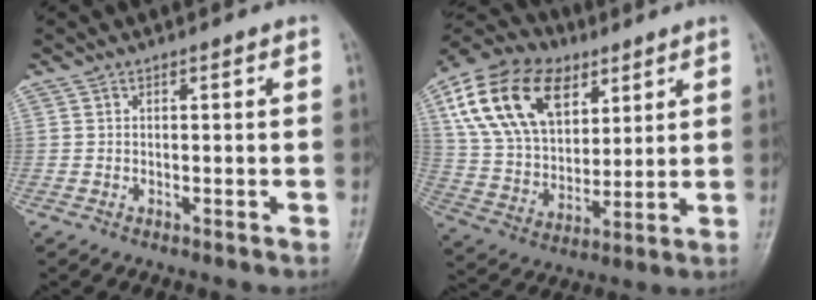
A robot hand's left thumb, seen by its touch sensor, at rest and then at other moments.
{"total": 21.9, "force": [9.3, 14.3, 13.8], "torque": [-0.240, -0.010, 0.167]}